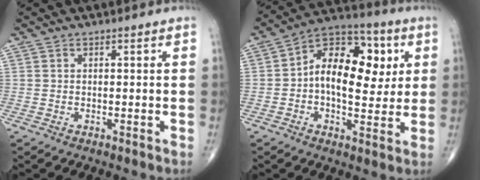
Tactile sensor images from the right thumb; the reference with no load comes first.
{"total": 16.6, "force": [2.1, 9.8, 13.3], "torque": [-0.171, 0.020, 0.025]}